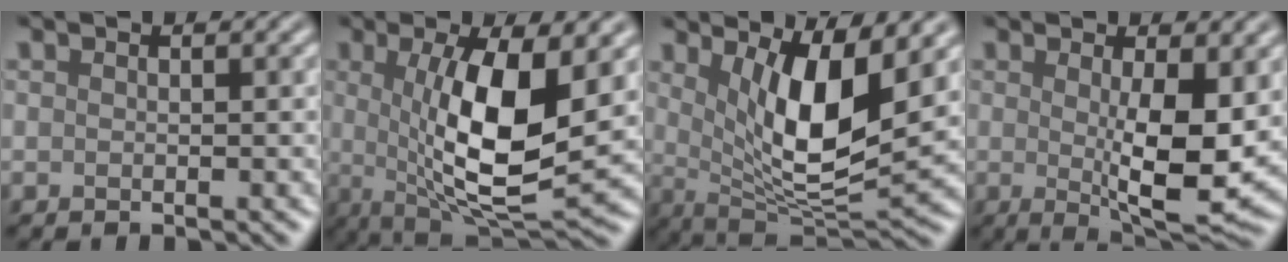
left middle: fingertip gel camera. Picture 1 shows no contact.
{"total": 10.5, "force": [0.9, 3.3, 9.9], "torque": [-0.162, -0.013, 0.019]}
{"total": 8.5, "force": [2.5, 2.7, 7.6], "torque": [-0.129, -0.023, 0.048]}
{"total": 6.8, "force": [0.4, 1.7, 6.5], "torque": [-0.103, -0.018, 0.015]}